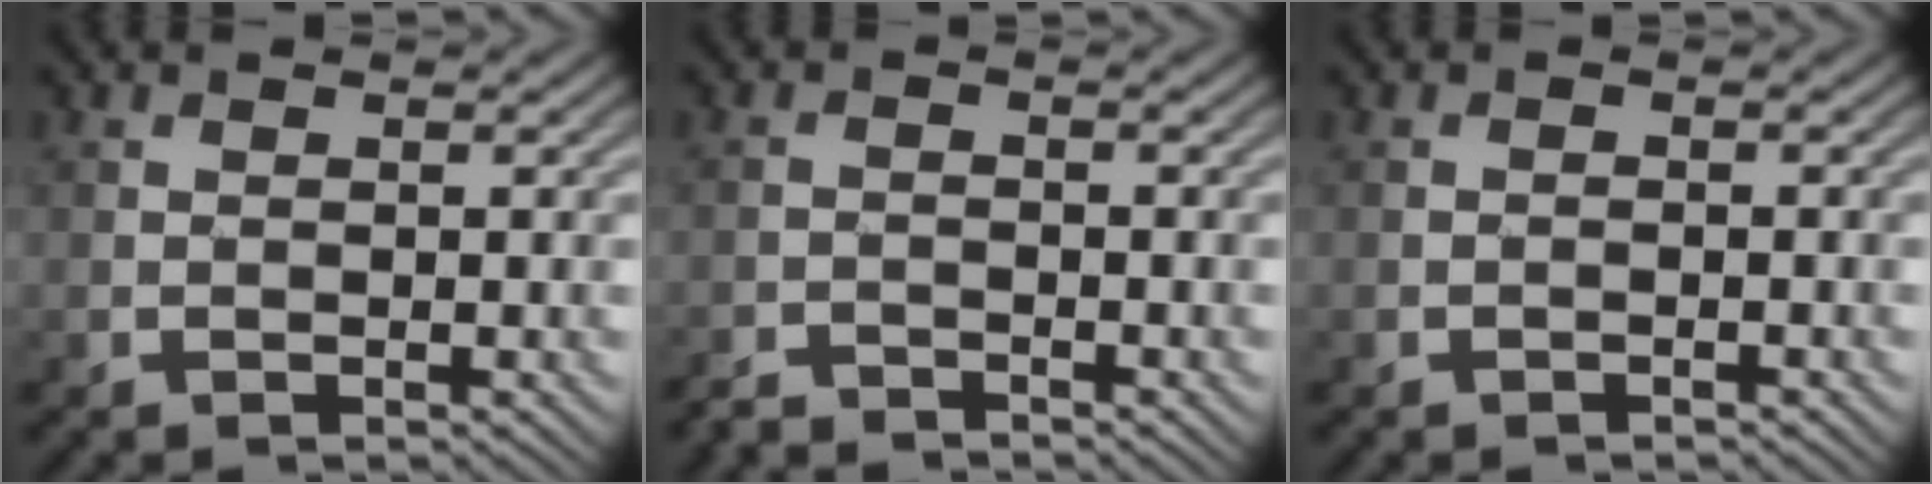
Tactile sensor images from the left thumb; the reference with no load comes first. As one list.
[{"total": 2.2, "force": [-2.2, 0.2, 0.3], "torque": [-0.004, -0.005, -0.047]}, {"total": 0.5, "force": [-0.5, 0.1, 0.2], "torque": [0.000, 0.000, -0.009]}]